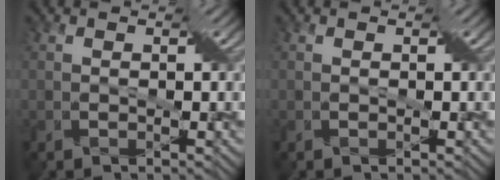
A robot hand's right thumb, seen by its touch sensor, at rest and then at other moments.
{"total": 0.0}